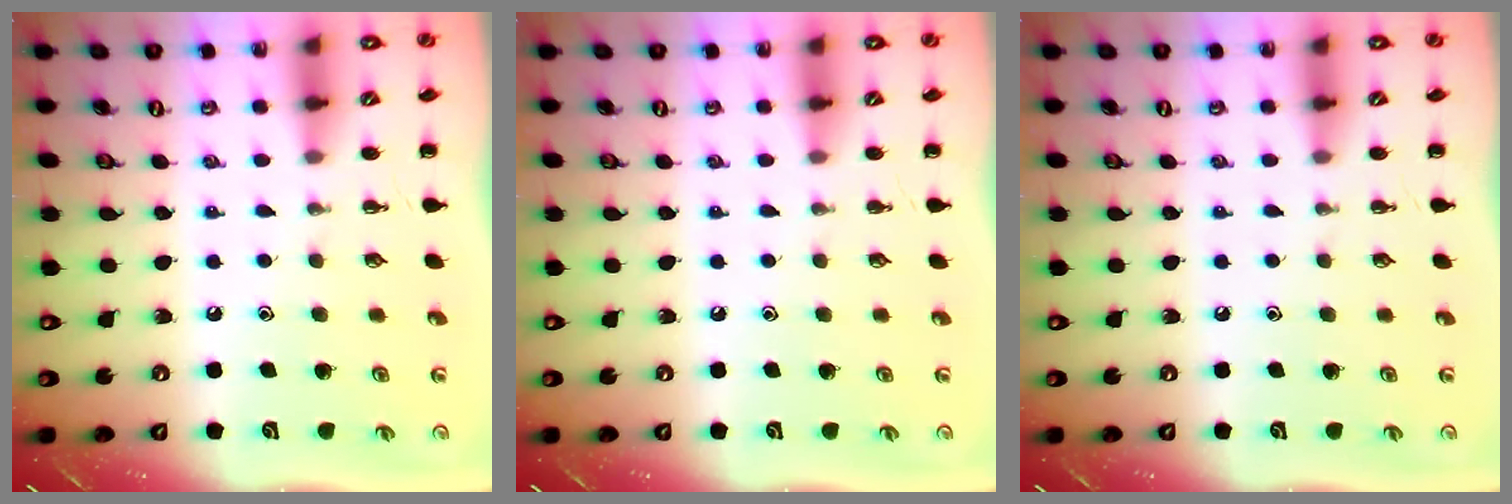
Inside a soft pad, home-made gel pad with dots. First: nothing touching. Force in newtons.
{"total": 0.0}
{"total": 0.0}